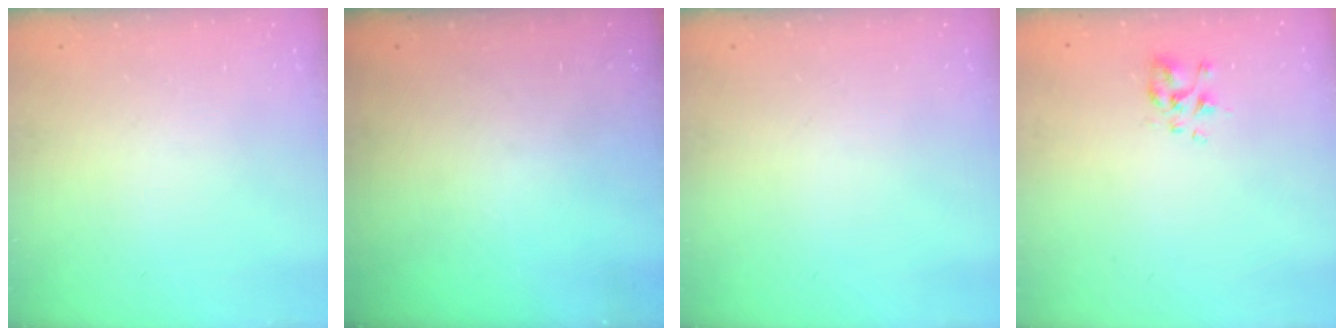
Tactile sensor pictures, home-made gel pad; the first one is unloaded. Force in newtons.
{"total": 0.0}
{"total": 0.0}
{"total": 2.3, "press": 2.1, "slide": 0.9}